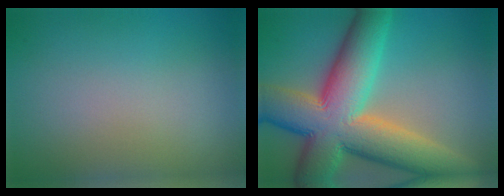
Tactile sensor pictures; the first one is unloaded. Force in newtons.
{"total": 14.3, "press": 14.3, "slide": 0.8}